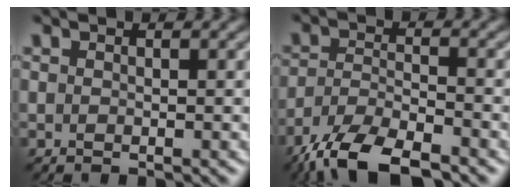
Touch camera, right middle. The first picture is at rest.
{"total": 7.8, "force": [-6.2, 2.2, 4.1], "torque": [-0.081, -0.010, -0.121]}